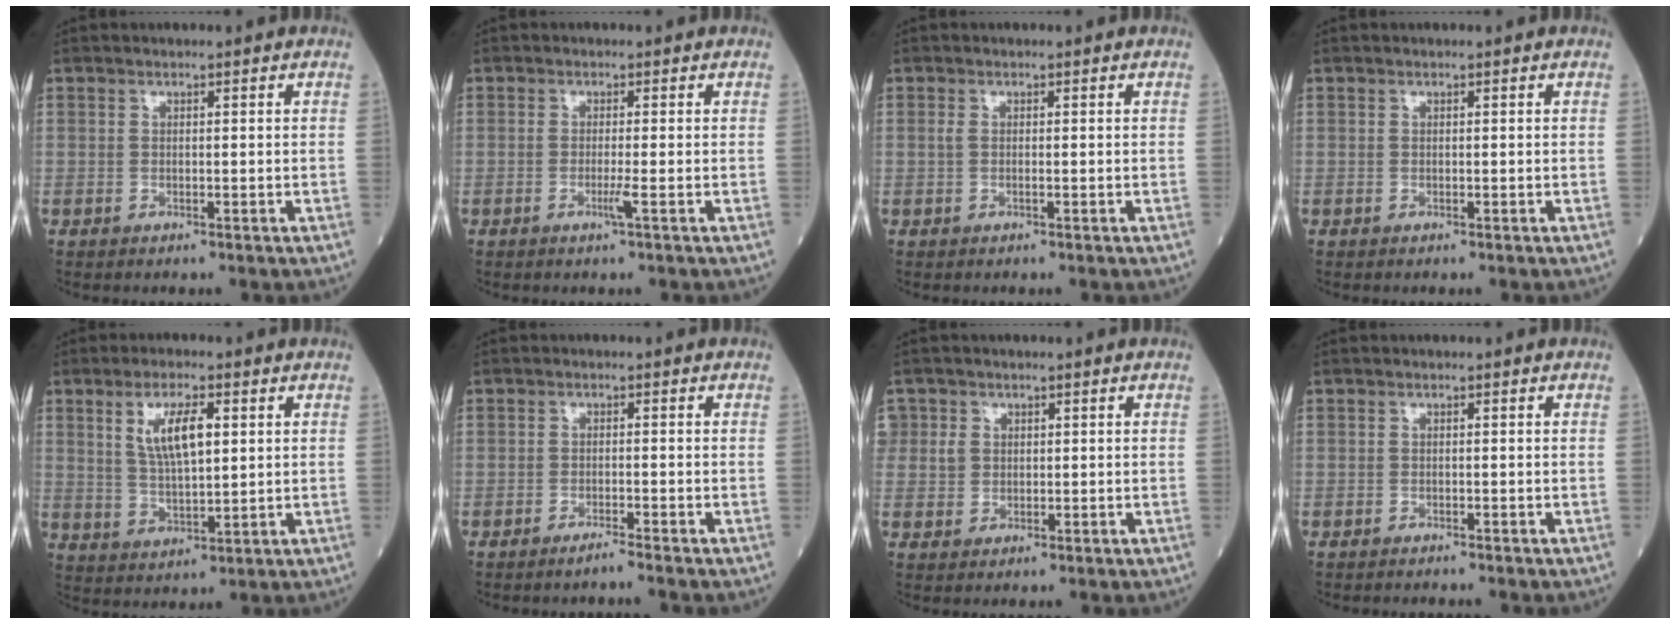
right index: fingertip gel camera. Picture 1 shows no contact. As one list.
[{"total": 1.5, "force": [-0.6, -0.4, 1.3], "torque": [-0.026, -0.003, -0.015]}, {"total": 0.6, "force": [0.0, 0.2, 0.5], "torque": [-0.014, 0.000, -0.004]}, {"total": 0.0}, {"total": 7.4, "force": [2.4, 2.1, 6.6], "torque": [-0.126, 0.002, 0.050]}, {"total": 1.9, "force": [-1.7, -0.6, 0.7], "torque": [-0.012, 0.001, -0.032]}, {"total": 2.2, "force": [0.4, 2.1, 0.4], "torque": [0.000, 0.005, 0.006]}, {"total": 2.0, "force": [-1.9, 0.0, 0.6], "torque": [-0.007, -0.002, -0.024]}]